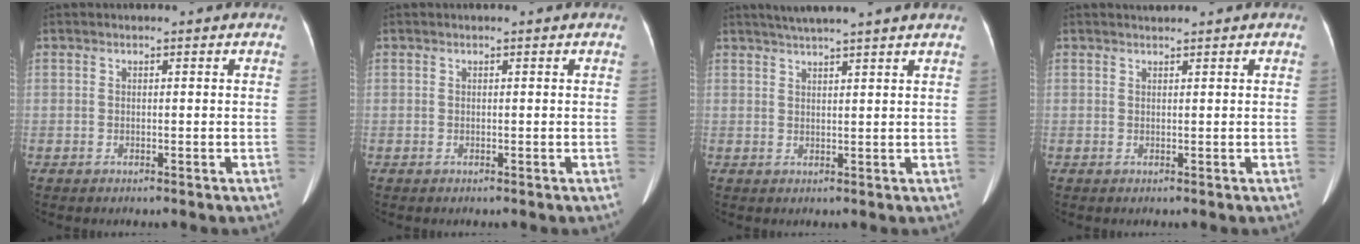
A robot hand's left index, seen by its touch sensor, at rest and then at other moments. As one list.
[{"total": 0.0}, {"total": 8.4, "force": [7.3, -1.0, 4.2], "torque": [-0.065, 0.029, 0.092]}, {"total": 1.0, "force": [1.0, -0.2, 0.0], "torque": [-0.006, 0.008, 0.023]}]